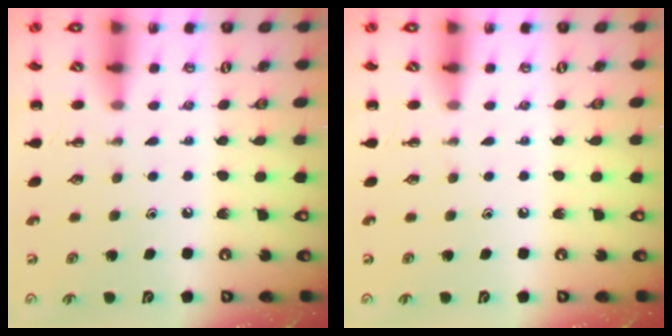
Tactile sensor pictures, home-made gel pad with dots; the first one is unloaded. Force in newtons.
{"total": 0.0}